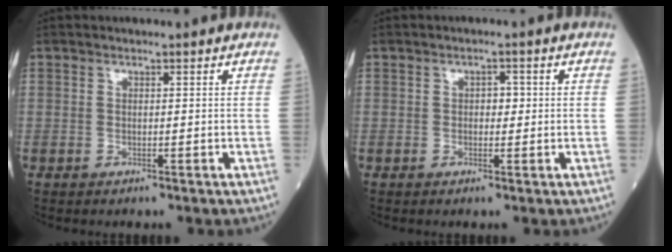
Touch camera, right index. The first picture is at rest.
{"total": 1.8, "force": [0.1, 1.1, 1.4], "torque": [-0.016, 0.003, 0.000]}